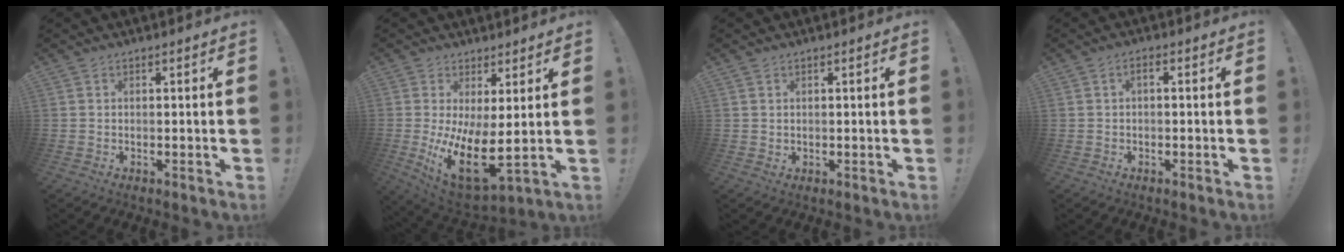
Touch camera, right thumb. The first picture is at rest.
{"total": 12.6, "force": [0.7, 4.3, 11.9], "torque": [-0.202, -0.038, 0.021]}
{"total": 1.2, "force": [0.8, 0.9, 0.3], "torque": [-0.002, -0.001, 0.014]}
{"total": 1.5, "force": [-0.7, 0.4, 1.3], "torque": [-0.024, 0.006, -0.013]}